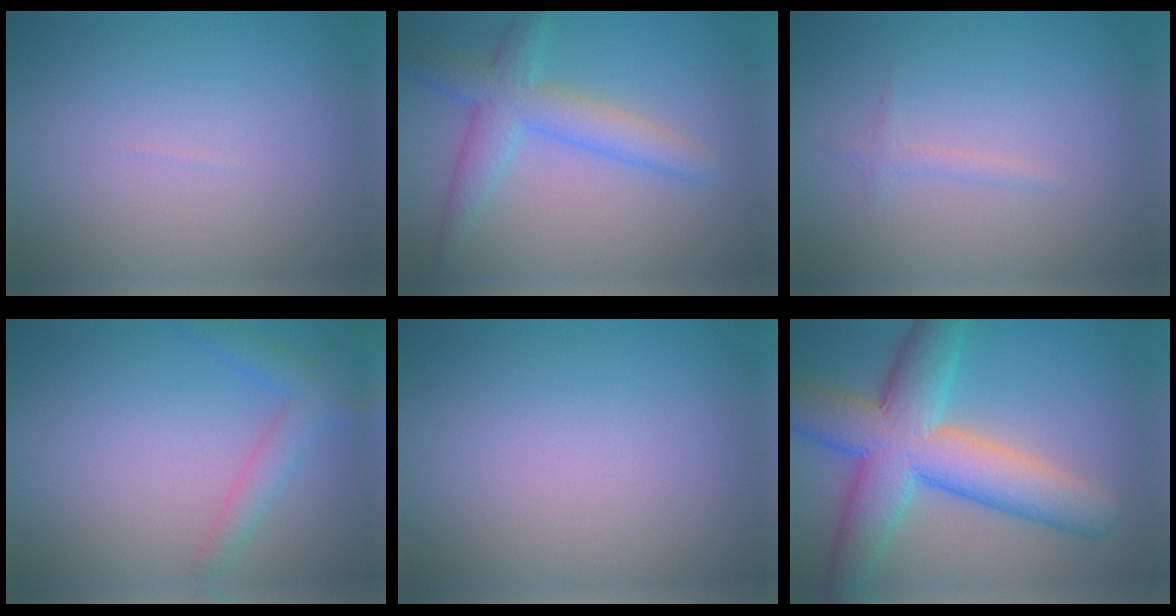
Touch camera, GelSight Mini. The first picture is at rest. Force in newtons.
{"total": 4.6, "press": 4.6, "slide": 0.2}
{"total": 0.9, "press": 0.9, "slide": 0.0}
{"total": 2.7, "press": 2.7, "slide": 0.2}
{"total": 0.0}
{"total": 10.6, "press": 10.6, "slide": 0.4}